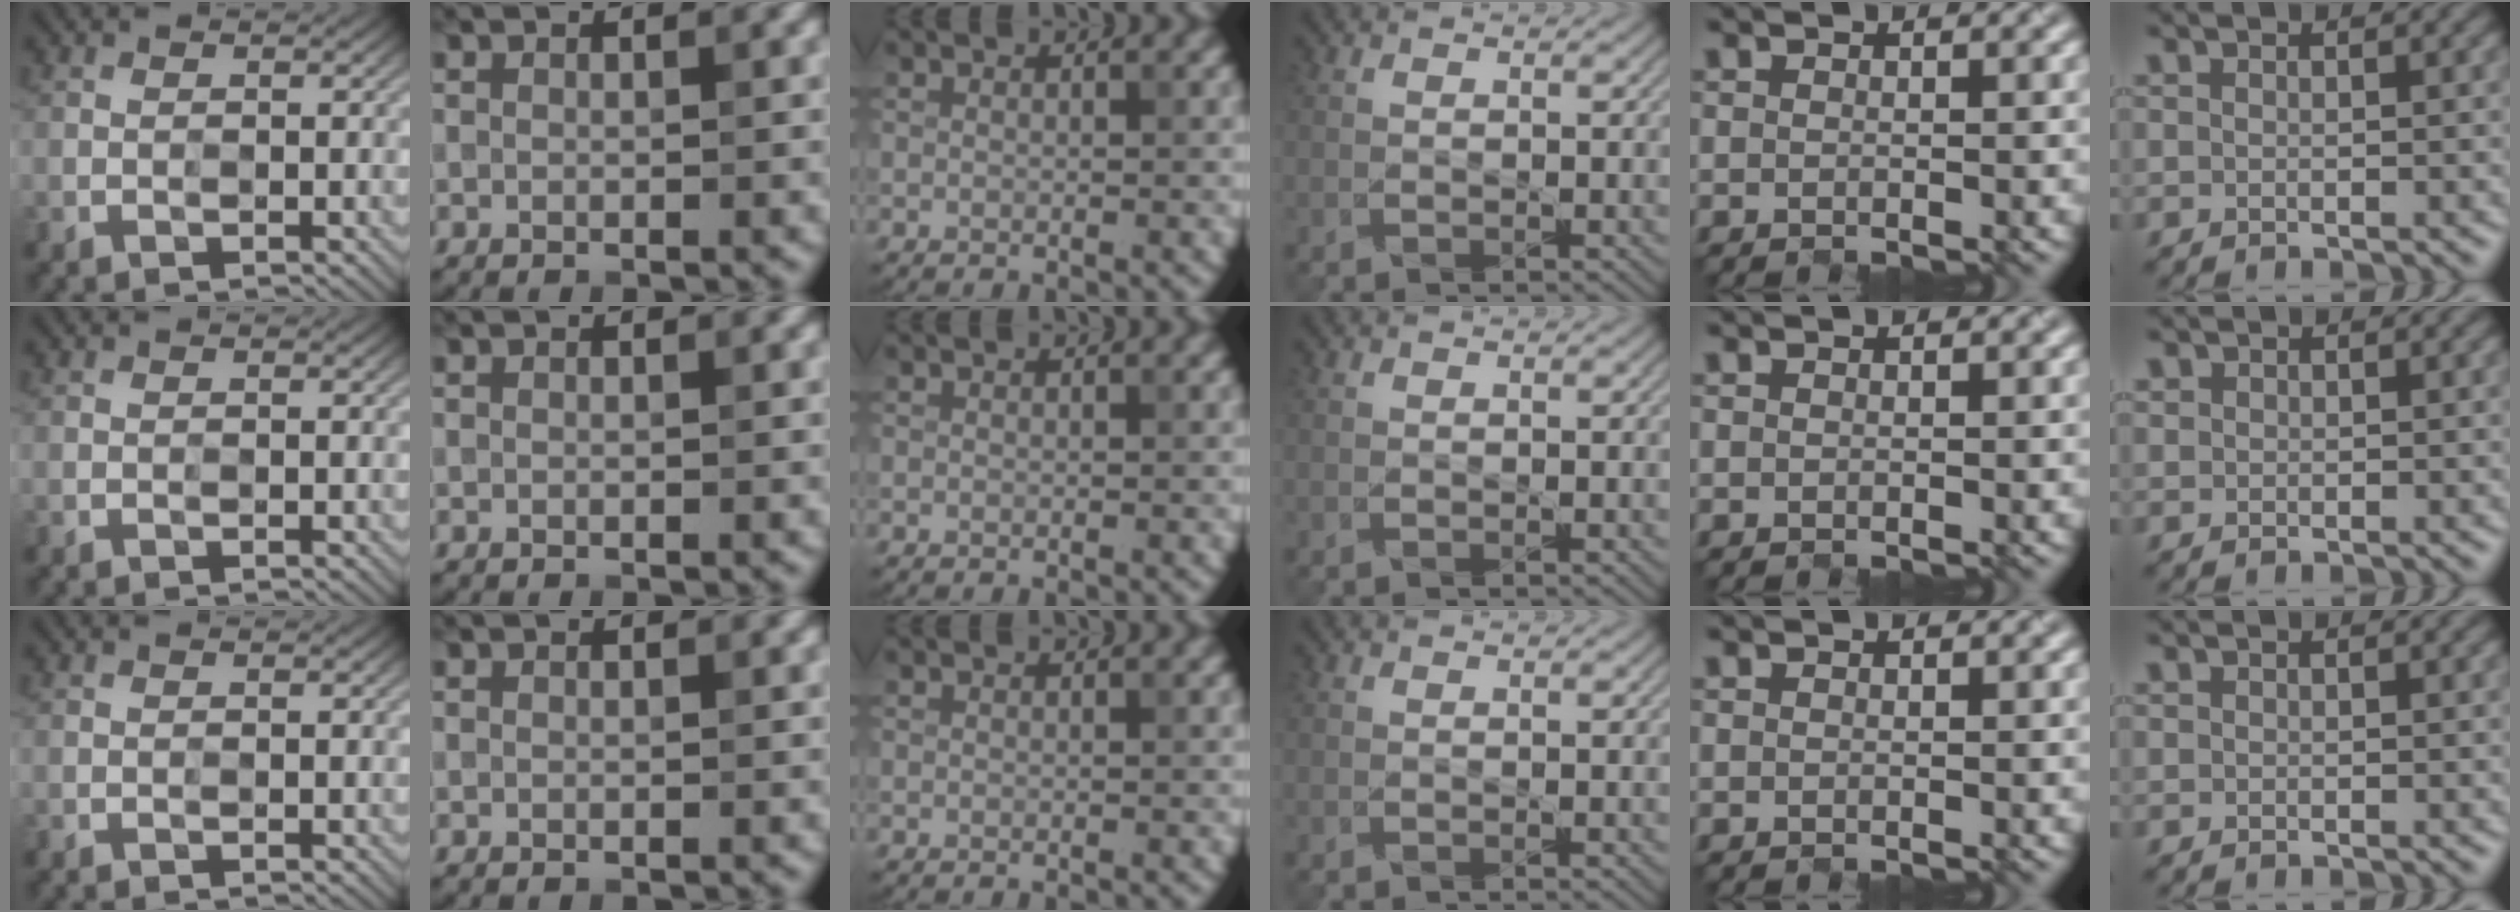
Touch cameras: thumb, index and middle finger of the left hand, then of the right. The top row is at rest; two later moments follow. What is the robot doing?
{"motion": "close", "object": "laptop"}